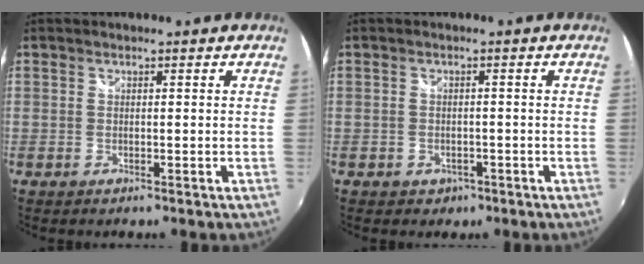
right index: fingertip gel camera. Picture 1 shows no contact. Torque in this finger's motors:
{"motor_torque": [0.31, -0.26, 0.10, -0.01]}